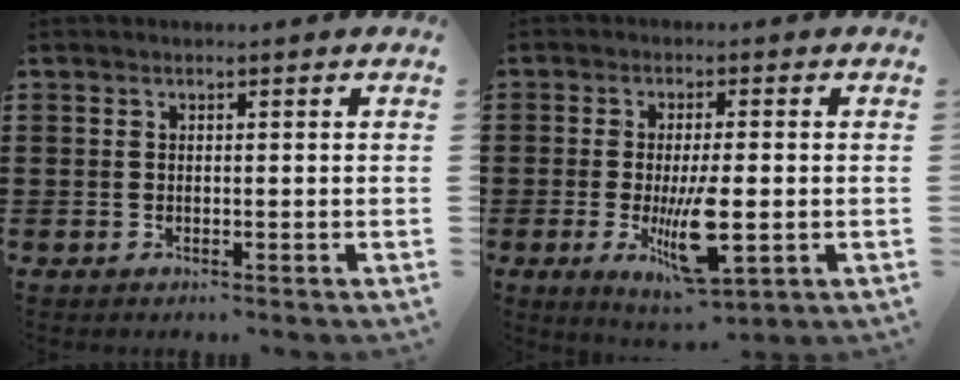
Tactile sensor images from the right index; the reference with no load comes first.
{"total": 9.0, "force": [-2.0, 2.5, 8.5], "torque": [-0.171, -0.018, -0.033]}